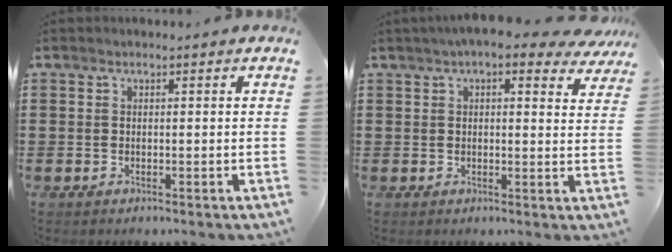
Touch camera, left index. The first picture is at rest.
{"total": 4.9, "force": [3.8, 1.3, 2.8], "torque": [-0.058, -0.005, 0.066]}